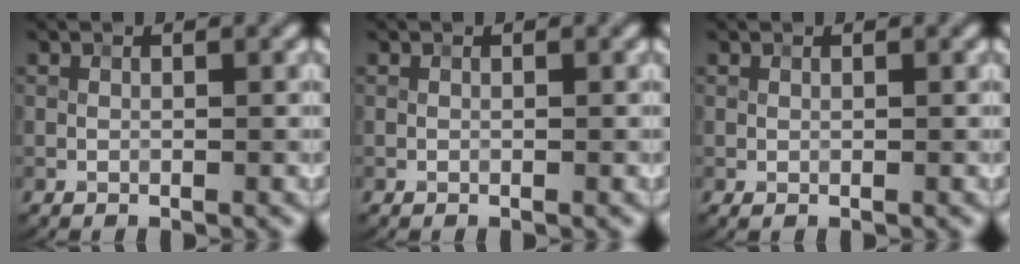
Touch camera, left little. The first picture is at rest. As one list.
[{"total": 0.0}, {"total": 0.0}]